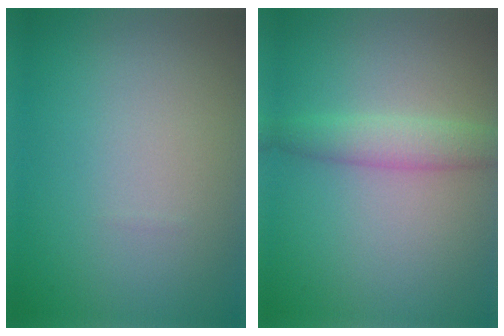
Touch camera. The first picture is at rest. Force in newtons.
{"total": 2.6, "press": 2.6, "slide": 0.1}